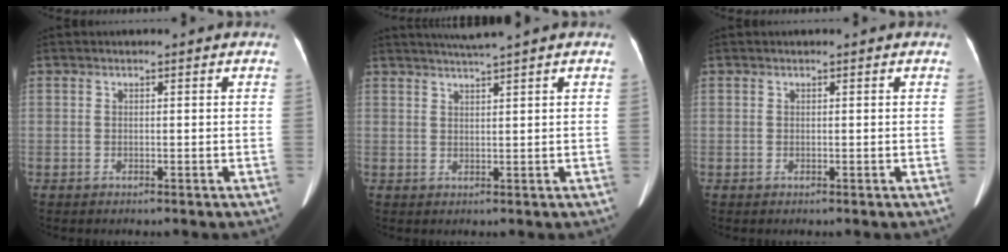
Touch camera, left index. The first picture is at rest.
{"total": 3.4, "force": [2.8, -1.2, 1.4], "torque": [-0.023, 0.006, 0.054]}
{"total": 0.0}